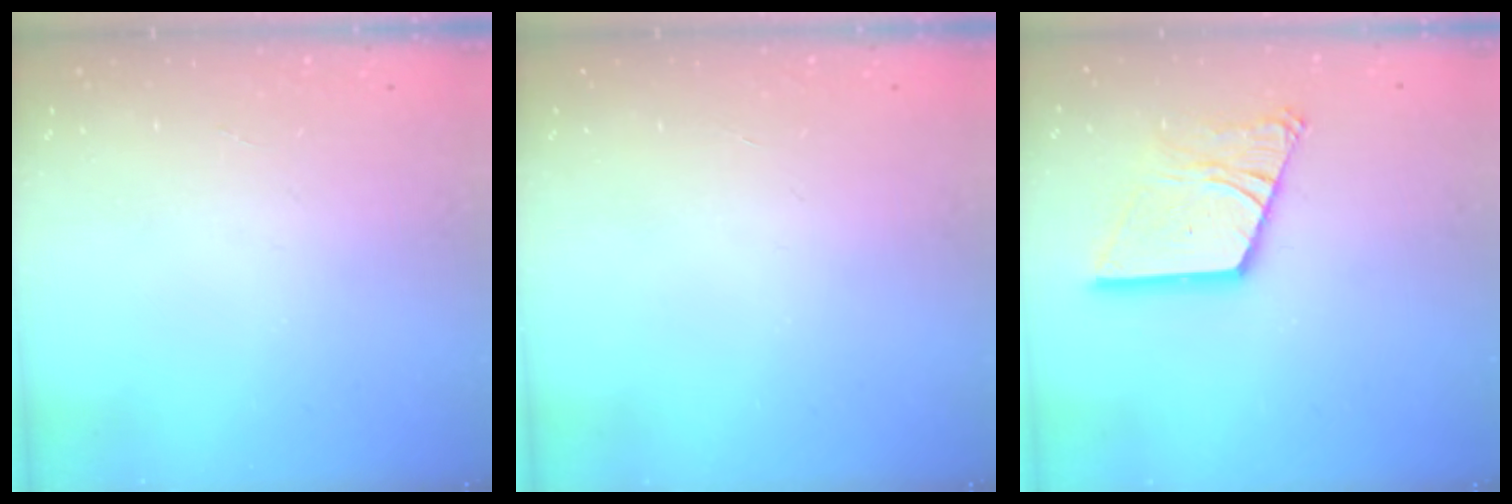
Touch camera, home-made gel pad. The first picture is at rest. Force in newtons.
{"total": 0.0}
{"total": 17.1, "press": 17.0, "slide": 1.9}